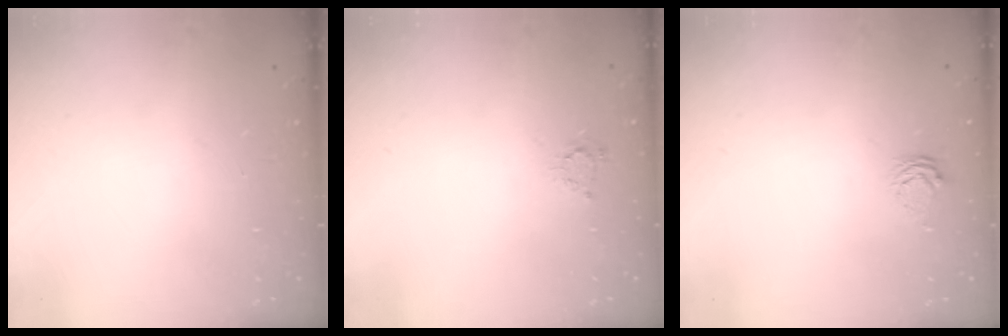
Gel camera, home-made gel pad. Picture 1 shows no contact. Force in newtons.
{"total": 3.0, "press": 3.0, "slide": 0.2}
{"total": 3.8, "press": 3.8, "slide": 0.3}